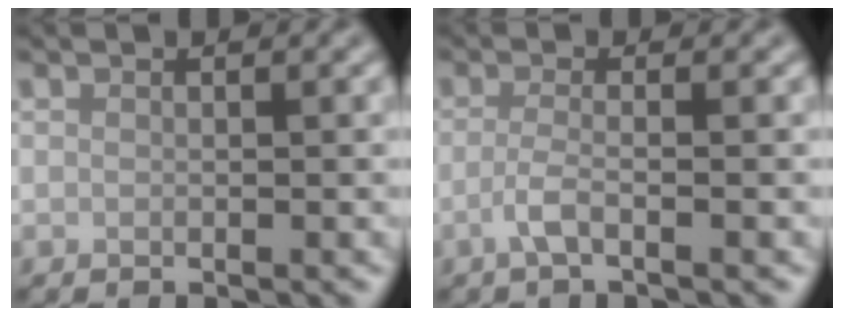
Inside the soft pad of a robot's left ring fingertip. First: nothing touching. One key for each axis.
{"total": 2.2, "fx": -1.0, "fy": 0.6, "fz": 1.9, "tx": -0.037, "ty": -0.003, "tz": -0.030}